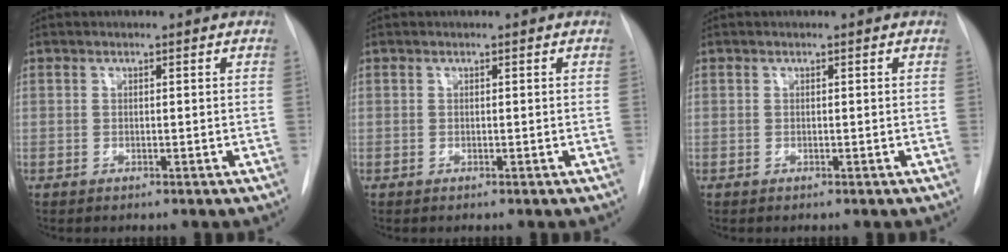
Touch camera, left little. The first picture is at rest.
{"total": 0.0}
{"total": 0.0}